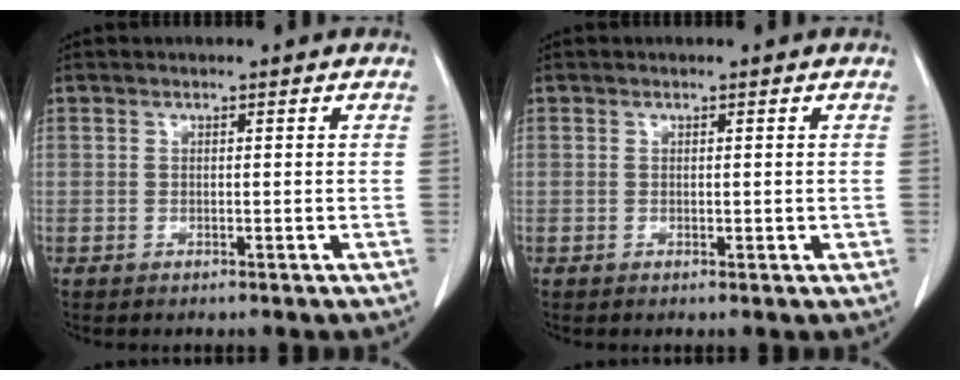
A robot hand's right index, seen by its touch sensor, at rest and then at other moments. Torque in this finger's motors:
{"motor_torque": [-0.31, 0.63, -0.12, 0.01]}